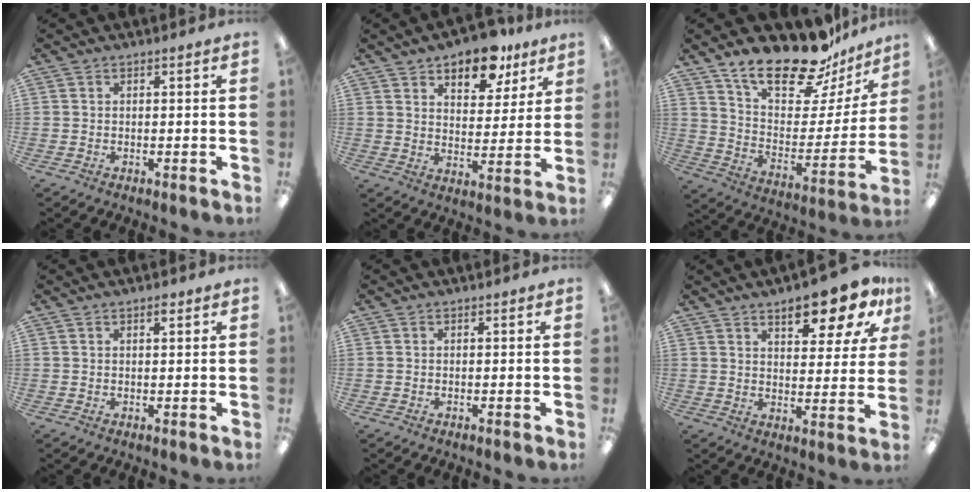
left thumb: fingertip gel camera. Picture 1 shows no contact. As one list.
[{"total": 11.8, "force": [8.8, 5.5, 5.6], "torque": [-0.072, -0.045, 0.153]}, {"total": 21.6, "force": [17.2, 7.9, 10.4], "torque": [-0.167, -0.120, 0.297]}, {"total": 1.5, "force": [1.1, 0.4, 0.9], "torque": [-0.011, -0.003, 0.018]}, {"total": 0.0}, {"total": 13.1, "force": [8.6, 4.6, 8.8], "torque": [-0.105, -0.047, 0.140]}]